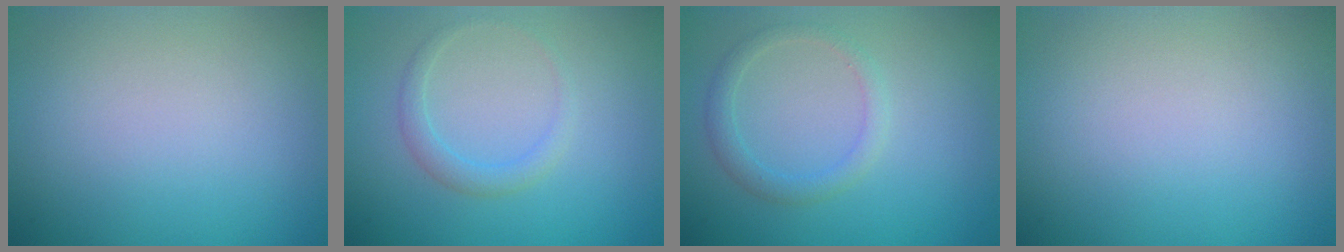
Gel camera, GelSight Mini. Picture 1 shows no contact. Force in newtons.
{"total": 1.6, "press": 1.6, "slide": 0.1}
{"total": 1.8, "press": 1.8, "slide": 0.2}
{"total": 0.0}